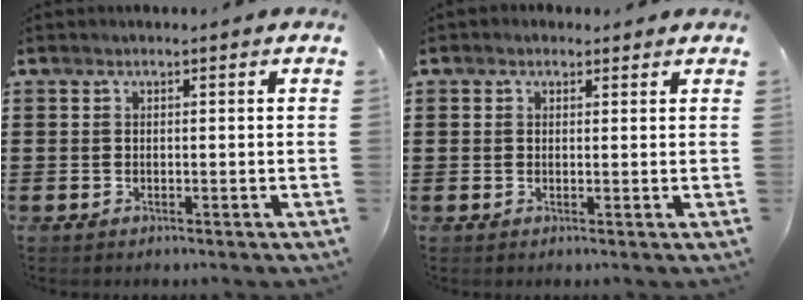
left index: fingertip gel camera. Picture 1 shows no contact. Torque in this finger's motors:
{"motor_torque": [1.14, -1.00, 0.47, 0.06]}